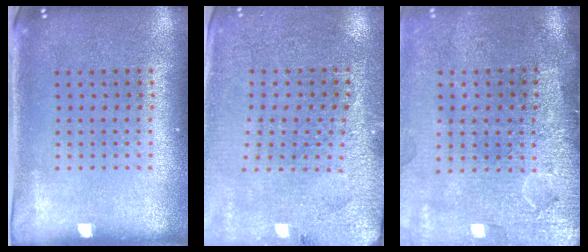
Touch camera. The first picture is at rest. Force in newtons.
{"total": 2.8, "press": 2.8, "slide": 0.3}
{"total": 4.4, "press": 3.6, "slide": 2.5}